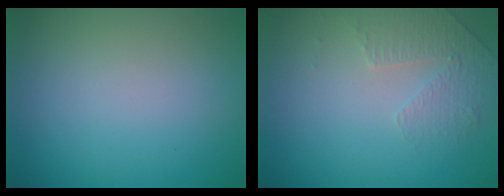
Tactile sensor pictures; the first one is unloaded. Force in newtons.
{"total": 1.6, "press": 1.2, "slide": 1.1}